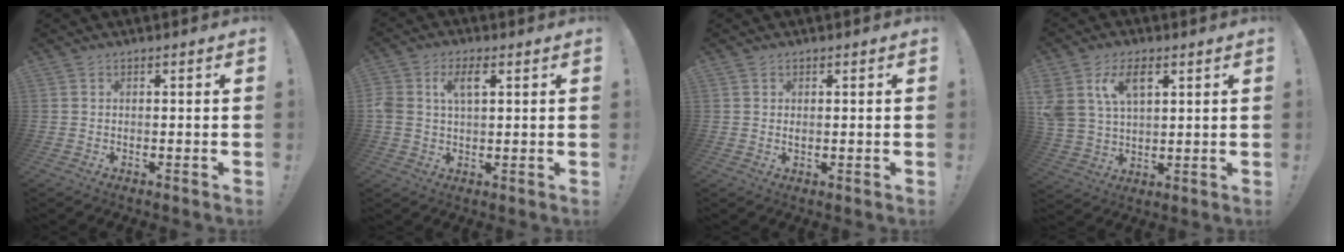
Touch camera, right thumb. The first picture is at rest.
{"total": 5.9, "force": [2.0, 3.3, 4.5], "torque": [-0.082, 0.007, 0.034]}
{"total": 0.7, "force": [0.3, 0.5, 0.4], "torque": [-0.001, -0.002, 0.004]}
{"total": 10.7, "force": [5.2, 6.7, 6.6], "torque": [-0.145, -0.010, 0.100]}